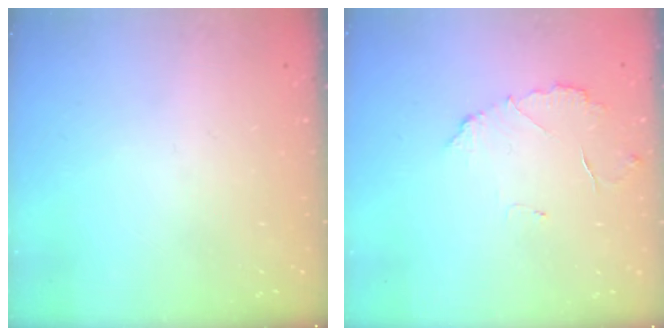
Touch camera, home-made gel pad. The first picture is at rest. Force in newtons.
{"total": 5.4, "press": 5.4, "slide": 0.4}